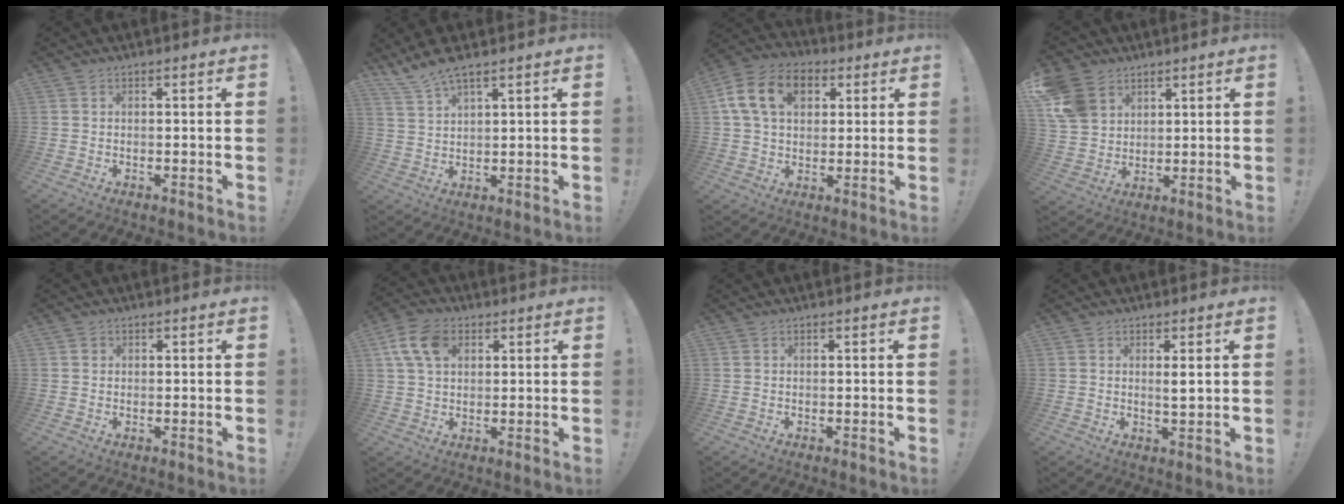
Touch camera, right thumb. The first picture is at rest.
{"total": 6.5, "force": [5.4, 1.0, 3.4], "torque": [-0.074, -0.027, 0.102]}
{"total": 14.9, "force": [5.0, 10.6, 9.2], "torque": [-0.152, -0.004, 0.095]}
{"total": 10.8, "force": [5.8, 8.1, 4.1], "torque": [-0.078, -0.027, 0.119]}
{"total": 1.0, "force": [0.3, 0.9, 0.2], "torque": [0.000, 0.002, 0.005]}
{"total": 10.8, "force": [3.8, 7.2, 7.0], "torque": [-0.141, 0.007, 0.074]}
{"total": 0.0}
{"total": 2.5, "force": [0.8, 0.2, 2.3], "torque": [-0.024, -0.014, 0.009]}